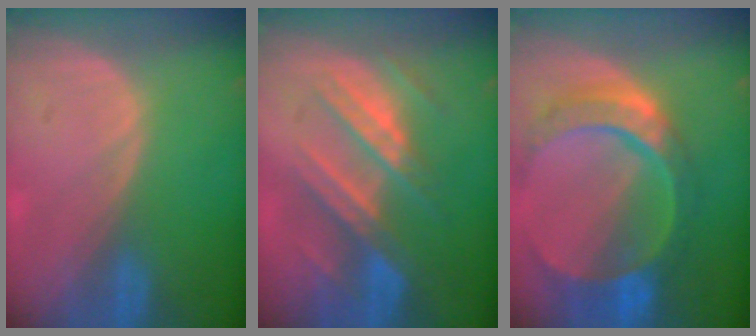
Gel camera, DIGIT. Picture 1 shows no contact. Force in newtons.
{"total": 8.3, "press": 8.0, "slide": 2.0}
{"total": 11.0, "press": 9.3, "slide": 5.8}